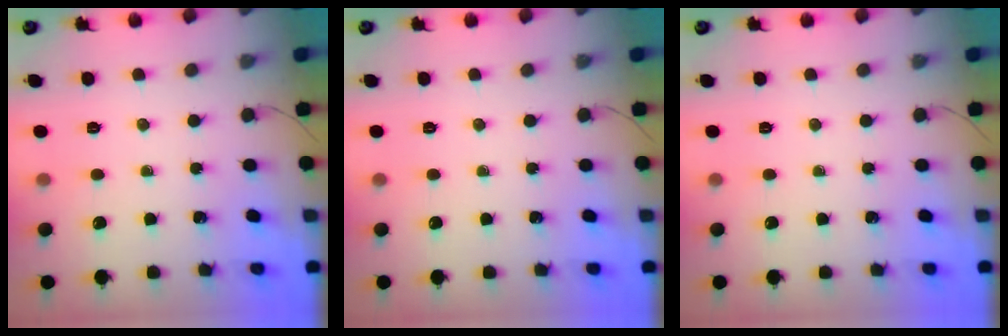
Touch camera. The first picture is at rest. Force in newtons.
{"total": 0.0}
{"total": 0.0}